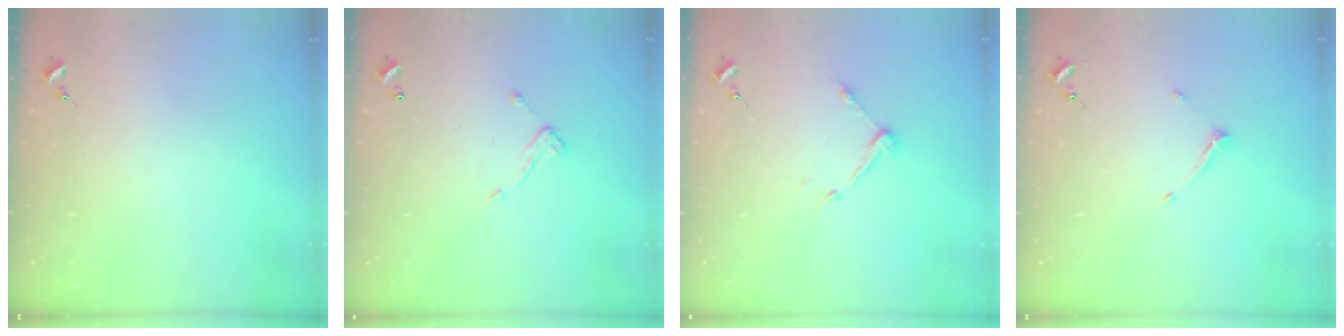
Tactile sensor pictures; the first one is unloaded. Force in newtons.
{"total": 8.2, "press": 8.1, "slide": 0.4}
{"total": 6.9, "press": 6.9, "slide": 0.3}
{"total": 5.8, "press": 5.8, "slide": 0.7}